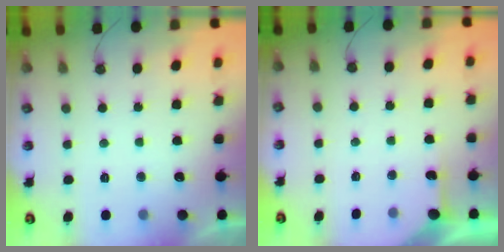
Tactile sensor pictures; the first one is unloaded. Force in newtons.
{"total": 2.3, "press": 2.2, "slide": 0.3}